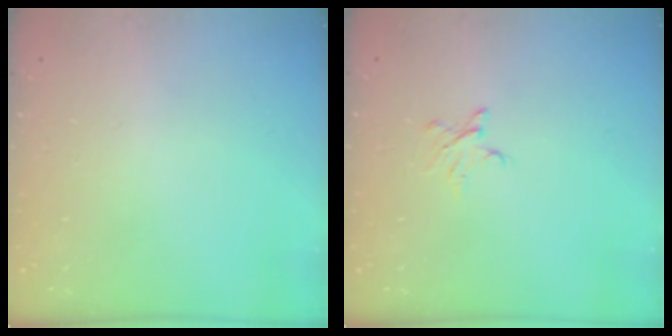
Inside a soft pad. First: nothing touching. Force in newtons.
{"total": 3.5, "press": 3.5, "slide": 0.3}